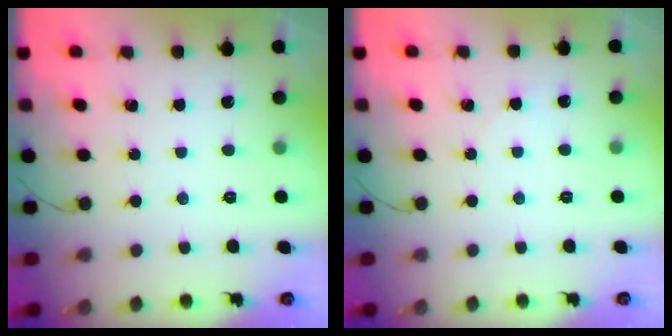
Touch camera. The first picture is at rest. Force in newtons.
{"total": 3.5, "press": 3.1, "slide": 1.6}